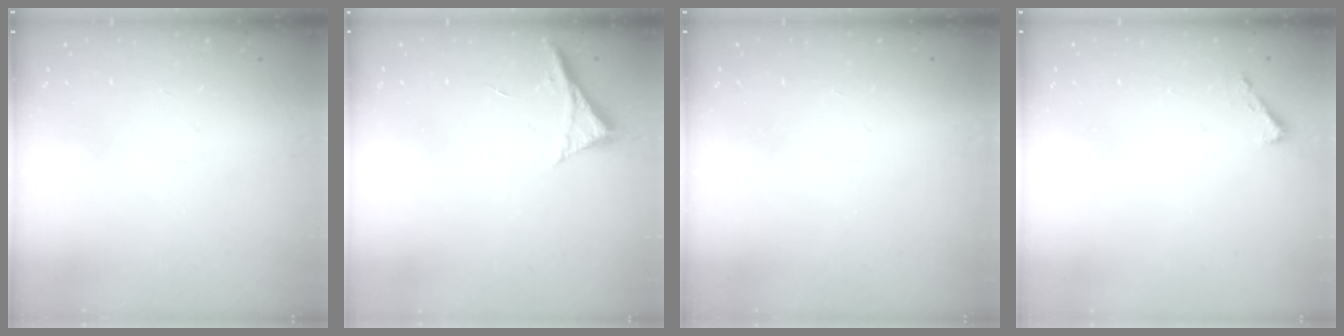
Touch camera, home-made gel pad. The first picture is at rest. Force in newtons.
{"total": 5.4, "press": 5.4, "slide": 0.7}
{"total": 1.5, "press": 1.5, "slide": 0.1}
{"total": 1.6, "press": 1.6, "slide": 0.1}